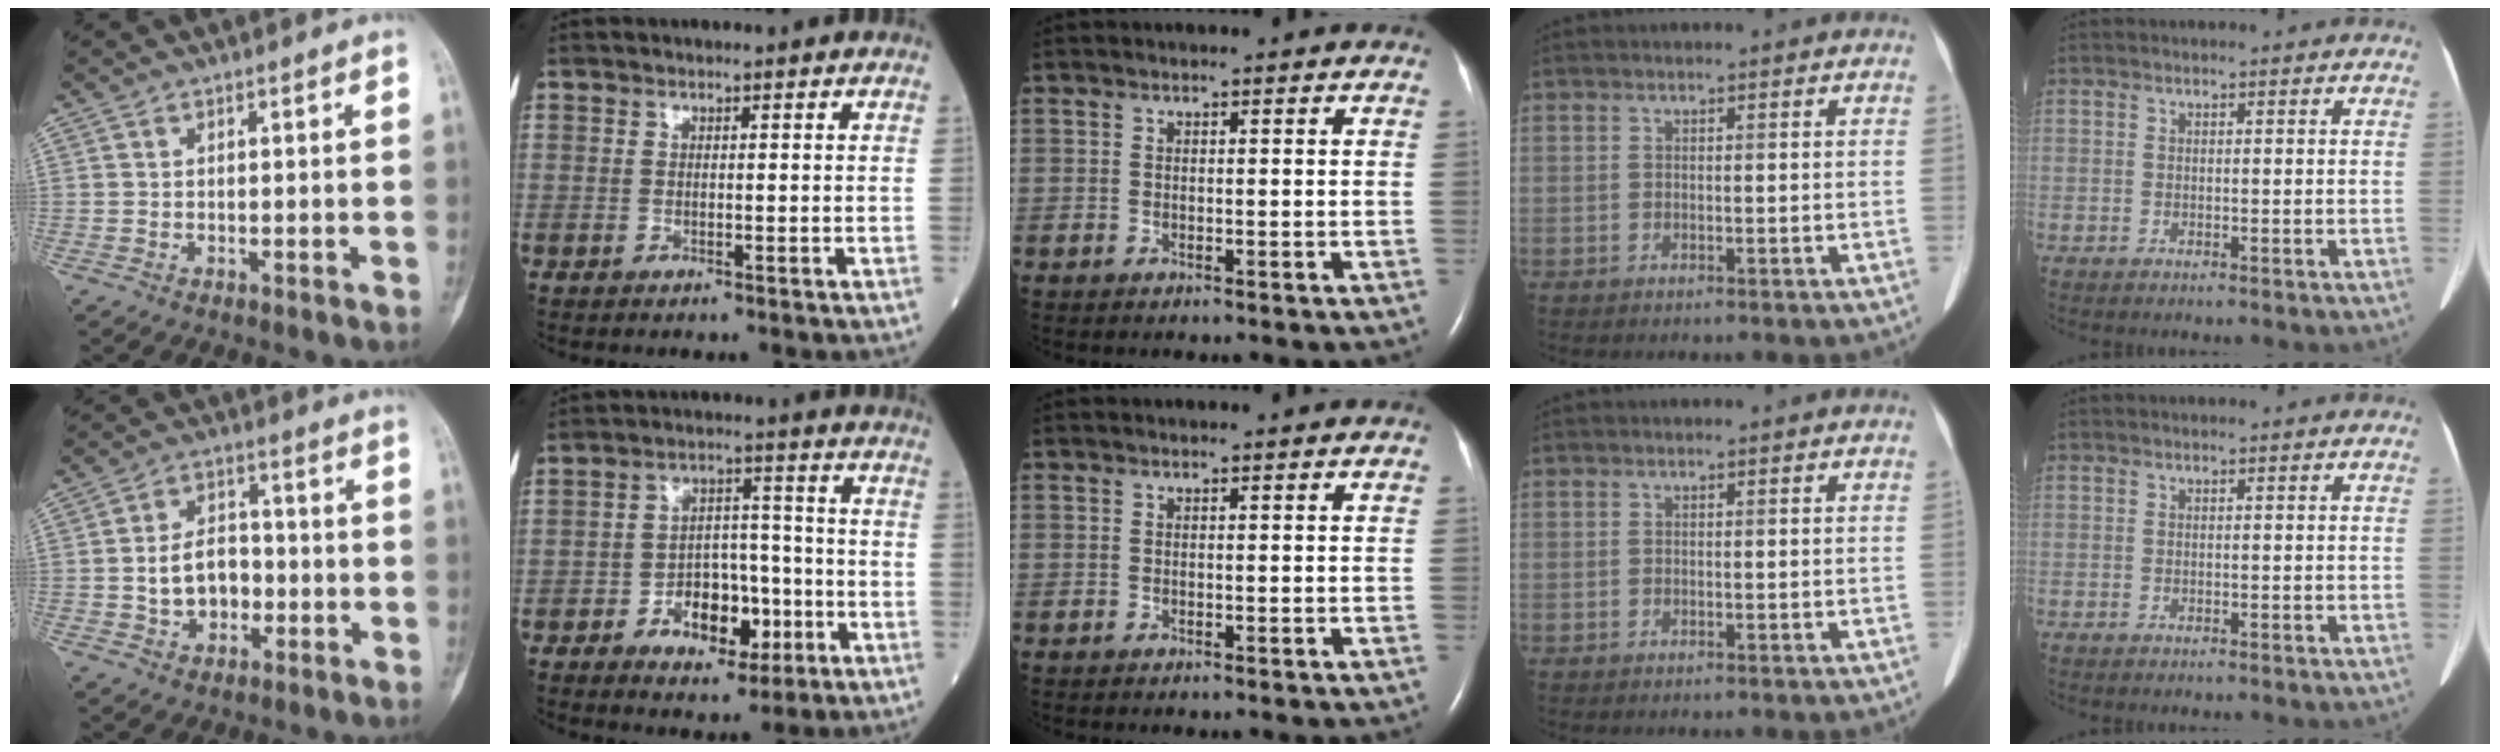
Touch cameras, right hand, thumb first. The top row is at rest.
{"thumb": {"total": 8.7, "force": [-1.4, 6.4, 5.7], "torque": [-0.068, 0.024, -0.024]}, "index": {"total": 9.1, "force": [-3.6, 5.2, 6.5], "torque": [-0.105, 0.020, -0.054]}}